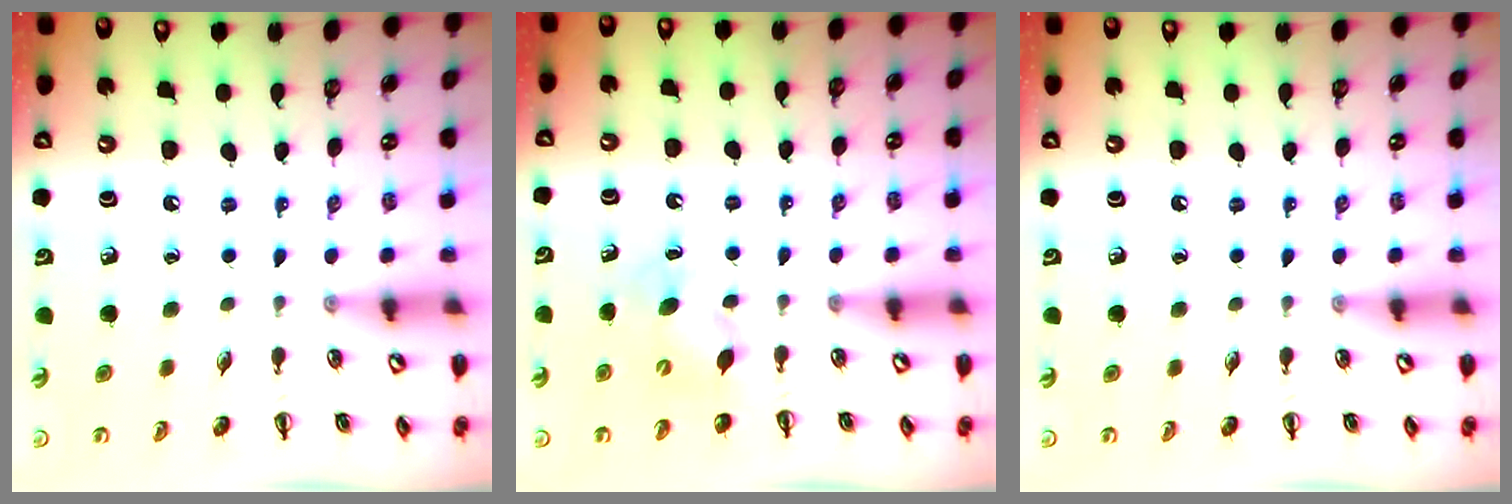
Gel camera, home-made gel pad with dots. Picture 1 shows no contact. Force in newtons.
{"total": 5.6, "press": 5.6, "slide": 1.0}
{"total": 0.0}